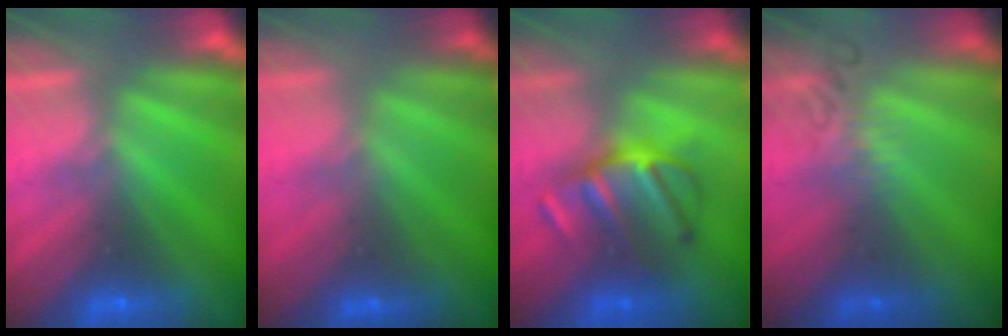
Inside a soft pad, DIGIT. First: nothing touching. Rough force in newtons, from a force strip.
{"total": 1.4}
{"total": 2.9}
{"total": 2.4}